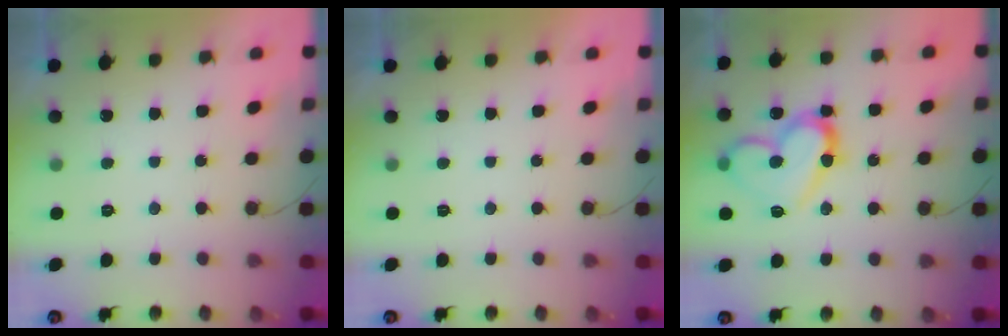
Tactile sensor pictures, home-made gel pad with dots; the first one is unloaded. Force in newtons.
{"total": 1.7, "press": 1.7, "slide": 0.1}
{"total": 15.6, "press": 15.5, "slide": 2.0}